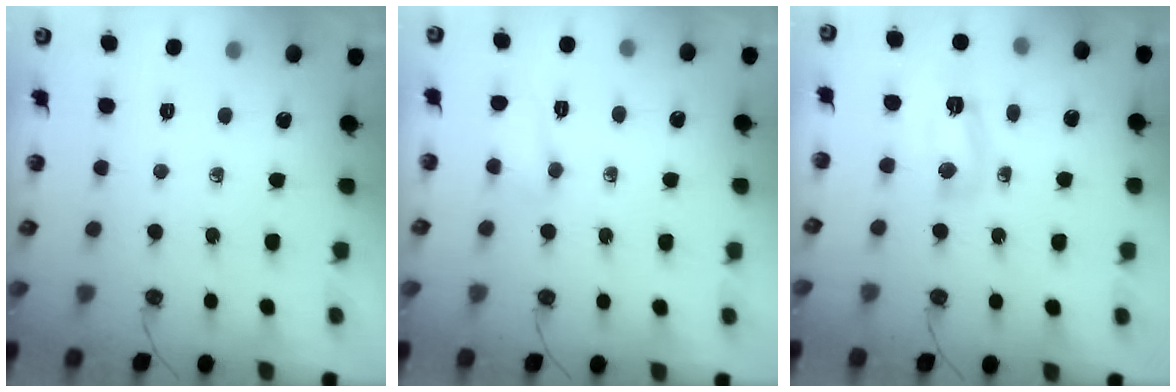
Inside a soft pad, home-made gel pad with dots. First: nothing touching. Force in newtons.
{"total": 3.9, "press": 3.9, "slide": 0.7}
{"total": 6.6, "press": 5.5, "slide": 3.7}